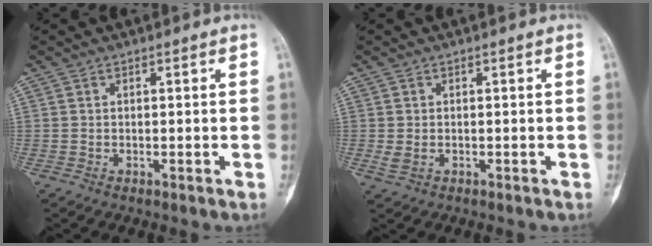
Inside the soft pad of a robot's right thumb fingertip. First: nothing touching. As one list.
[{"total": 1.6, "force": [-0.2, 1.1, 1.1], "torque": [-0.029, 0.001, 0.000]}]